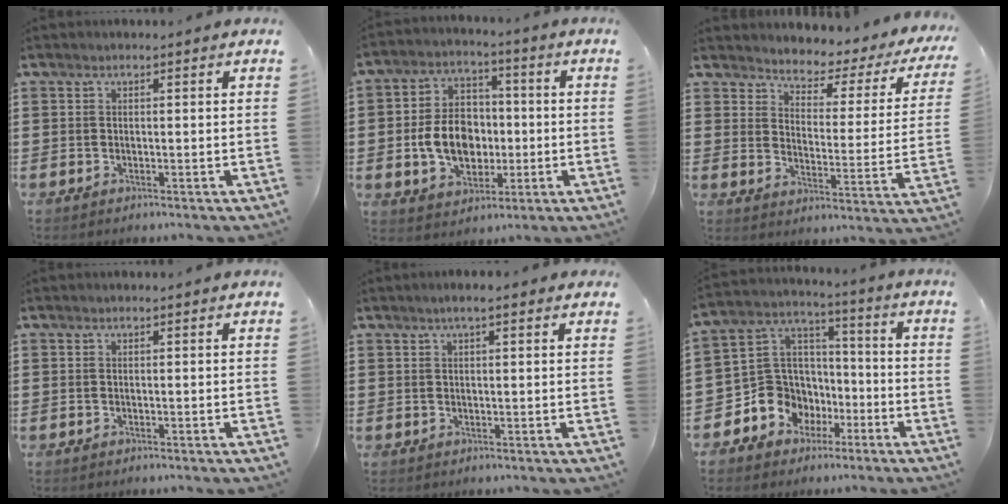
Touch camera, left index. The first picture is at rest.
{"total": 9.2, "force": [-1.1, 6.9, 6.0], "torque": [-0.129, 0.014, -0.021]}
{"total": 2.7, "force": [2.4, 0.9, 0.8], "torque": [-0.029, -0.031, 0.029]}
{"total": 0.0}
{"total": 2.2, "force": [1.2, 0.2, 1.9], "torque": [-0.038, 0.002, 0.019]}
{"total": 9.0, "force": [-3.6, 8.2, 1.3], "torque": [-0.075, -0.005, -0.065]}